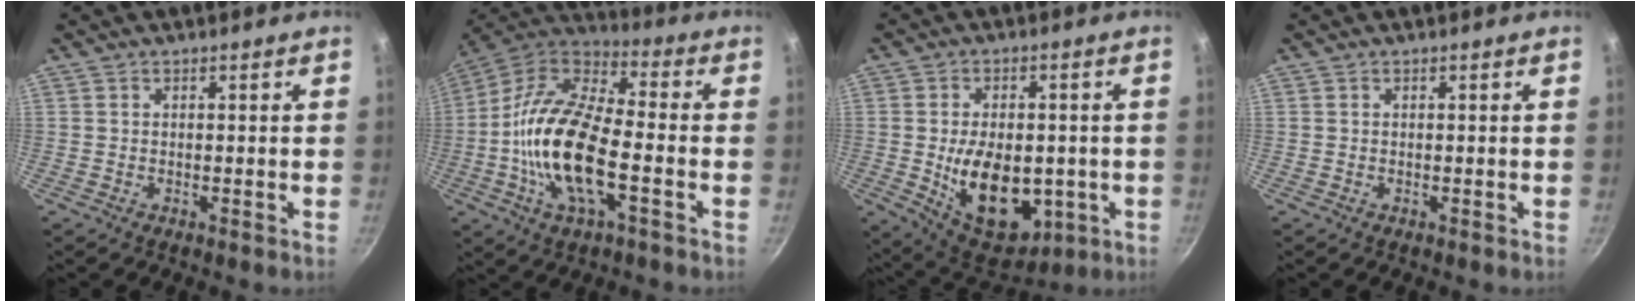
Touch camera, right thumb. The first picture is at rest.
{"total": 19.9, "force": [-4.2, 8.5, 17.5], "torque": [-0.334, 0.034, -0.096]}
{"total": 16.6, "force": [-2.6, 10.4, 12.7], "torque": [-0.167, -0.010, -0.019]}
{"total": 0.0}